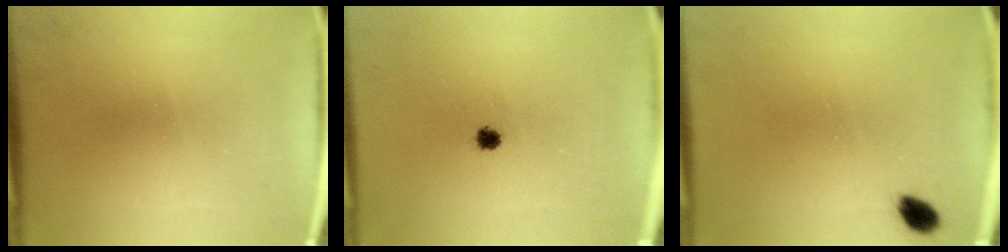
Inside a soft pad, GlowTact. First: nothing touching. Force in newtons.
{"total": 2.1}
{"total": 2.6}